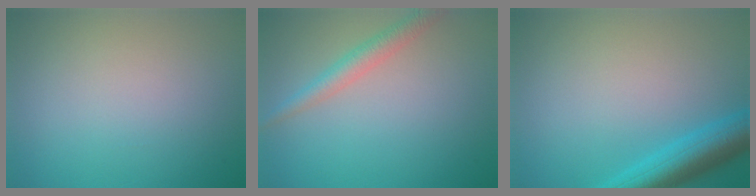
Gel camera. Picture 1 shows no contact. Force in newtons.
{"total": 2.5, "press": 2.5, "slide": 0.1}
{"total": 5.0, "press": 5.0, "slide": 0.3}